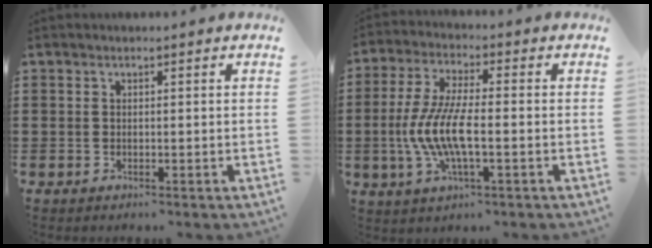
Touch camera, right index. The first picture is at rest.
{"total": 8.8, "force": [-2.3, 2.5, 8.1], "torque": [-0.185, -0.015, -0.051]}